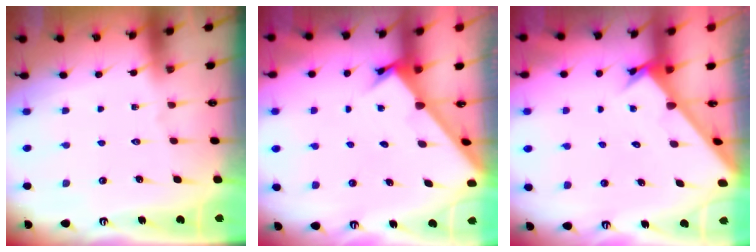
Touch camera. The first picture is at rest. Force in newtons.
{"total": 1.9, "press": 1.9, "slide": 0.1}
{"total": 2.4, "press": 2.4, "slide": 0.3}